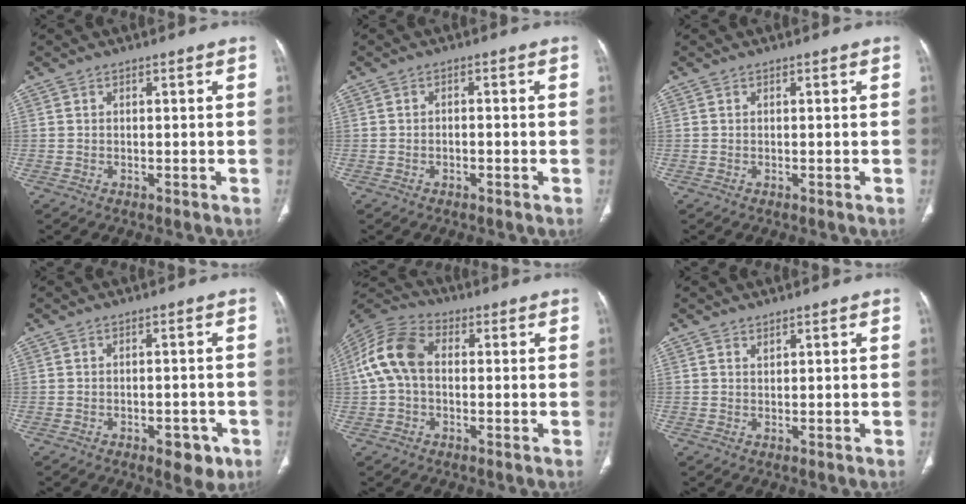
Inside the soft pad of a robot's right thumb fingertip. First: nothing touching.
{"total": 1.1, "force": [-0.5, 0.7, 0.7], "torque": [-0.011, 0.007, -0.008]}
{"total": 0.0}
{"total": 5.1, "force": [-2.5, 2.5, 3.6], "torque": [-0.030, 0.008, -0.025]}
{"total": 10.9, "force": [0.6, 7.3, 8.1], "torque": [-0.169, 0.032, 0.002]}
{"total": 0.6, "force": [0.5, 0.2, 0.2], "torque": [-0.003, -0.005, 0.010]}